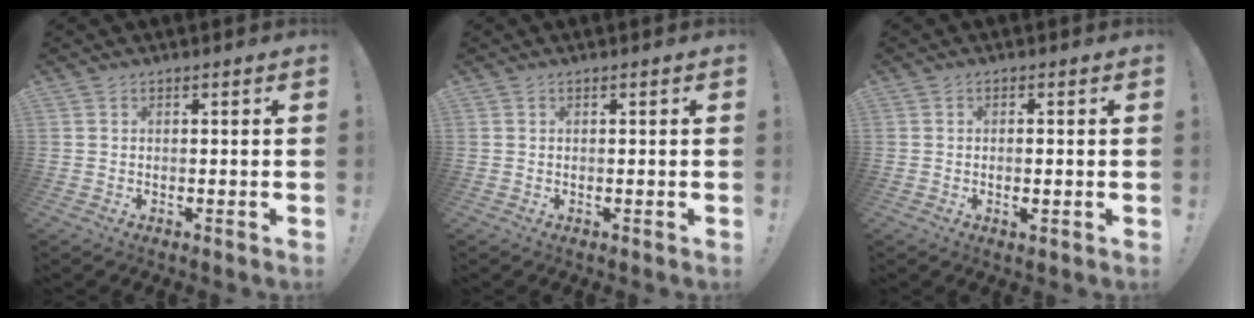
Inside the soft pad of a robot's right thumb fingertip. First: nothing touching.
{"total": 0.0}
{"total": 1.7, "force": [-0.5, 0.3, 1.6], "torque": [-0.028, 0.000, -0.008]}